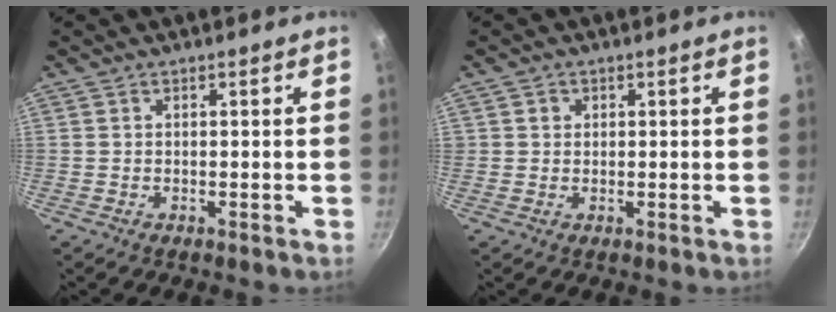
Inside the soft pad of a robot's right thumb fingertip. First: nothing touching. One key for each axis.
{"total": 1.5, "fx": 0.4, "fy": 1.4, "fz": 0.3, "tx": 0.002, "ty": 0.001, "tz": 0.003}